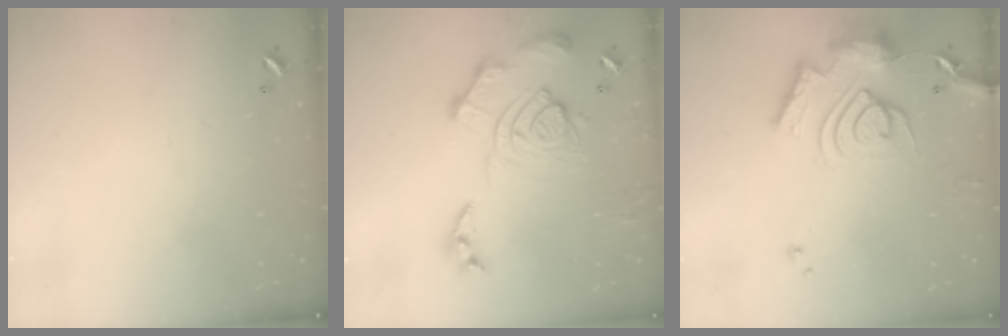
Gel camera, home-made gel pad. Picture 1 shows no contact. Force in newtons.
{"total": 17.1, "press": 17.0, "slide": 1.6}
{"total": 15.8, "press": 15.8, "slide": 1.0}